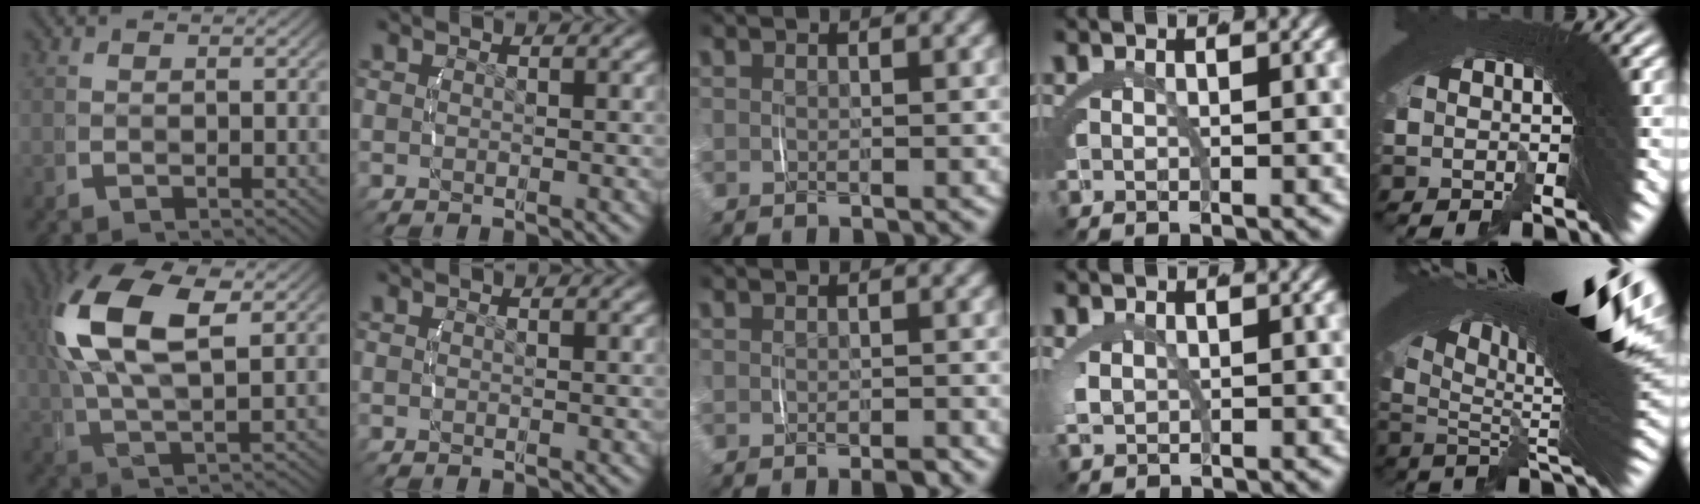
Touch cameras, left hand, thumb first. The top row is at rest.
{"thumb": {"total": 10.1, "force": [3.3, 4.7, 8.3], "torque": [-0.173, 0.010, 0.062]}, "middle": {"total": 0.9, "force": [-0.8, 0.1, 0.5], "torque": [-0.007, 0.003, -0.015]}, "ring": {"total": 1.0, "force": [0.2, 0.5, 0.8], "torque": [-0.034, -0.015, 0.018]}, "little": {"total": 21.6, "force": [9.5, 7.1, 18.0], "torque": [-0.243, 0.038, 0.132]}}